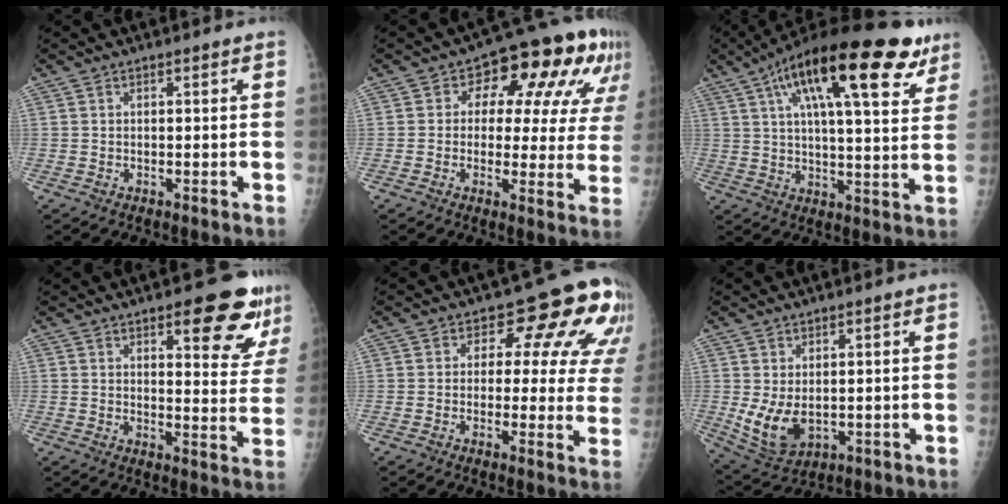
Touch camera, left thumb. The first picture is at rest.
{"total": 16.6, "force": [6.3, 9.2, 12.3], "torque": [-0.098, 0.010, 0.071]}
{"total": 24.9, "force": [12.8, 7.8, 19.9], "torque": [-0.296, -0.003, 0.195]}
{"total": 13.5, "force": [7.9, 4.3, 10.0], "torque": [-0.082, -0.044, 0.101]}
{"total": 14.2, "force": [5.9, 8.2, 9.9], "torque": [-0.059, -0.018, 0.050]}
{"total": 7.6, "force": [0.0, 4.9, 5.8], "torque": [-0.100, -0.015, 0.020]}